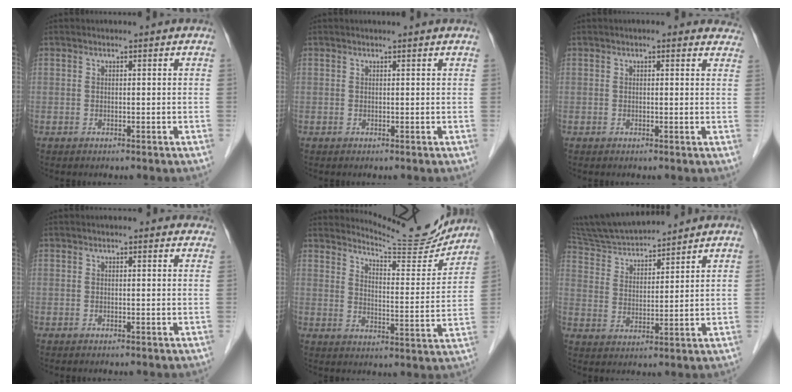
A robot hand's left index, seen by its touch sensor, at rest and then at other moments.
{"total": 1.5, "force": [1.4, 0.0, 0.5], "torque": [-0.010, 0.009, 0.013]}
{"total": 4.9, "force": [4.1, 1.9, 2.0], "torque": [-0.005, 0.009, 0.029]}
{"total": 2.0, "force": [1.4, 1.0, 0.9], "torque": [-0.002, 0.010, 0.005]}
{"total": 12.1, "force": [12.0, 0.5, 1.4], "torque": [-0.025, -0.043, 0.156]}
{"total": 12.6, "force": [11.8, 1.5, 4.1], "torque": [-0.078, 0.018, 0.214]}